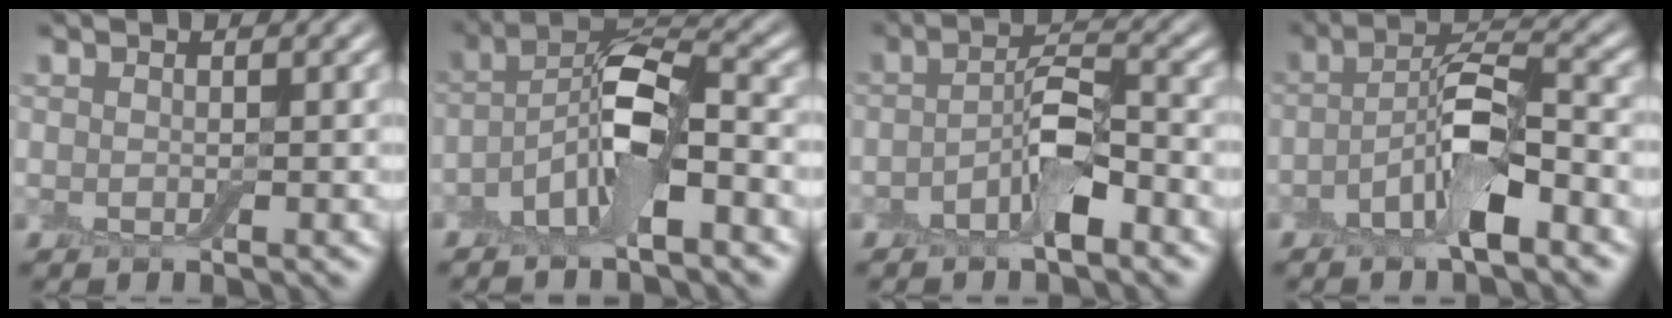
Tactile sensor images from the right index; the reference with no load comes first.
{"total": 7.3, "force": [-3.0, 2.3, 6.2], "torque": [-0.112, 0.010, -0.067]}
{"total": 4.7, "force": [-2.1, 1.7, 3.9], "torque": [-0.067, 0.009, -0.045]}
{"total": 6.7, "force": [-2.8, 2.1, 5.7], "torque": [-0.100, 0.010, -0.060]}